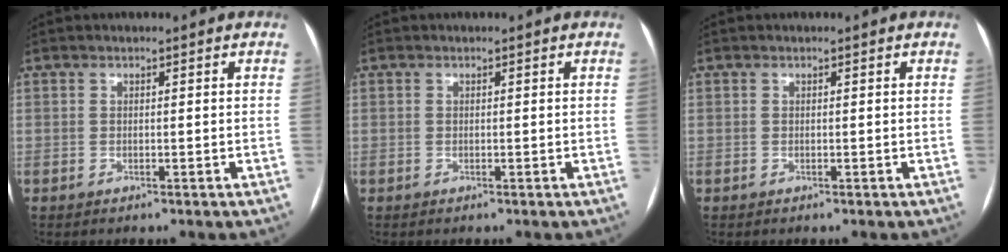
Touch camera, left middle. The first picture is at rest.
{"total": 0.0}
{"total": 0.0}